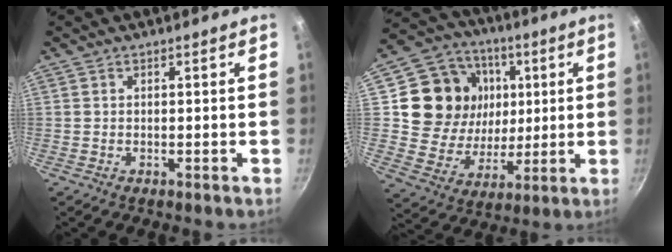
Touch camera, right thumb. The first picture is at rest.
{"total": 18.9, "force": [4.4, 16.2, 8.8], "torque": [-0.137, -0.005, 0.081]}